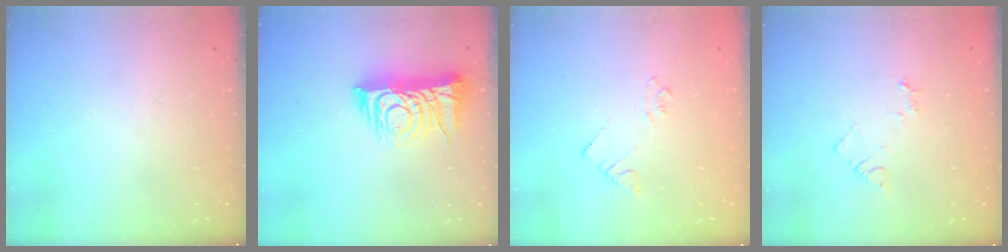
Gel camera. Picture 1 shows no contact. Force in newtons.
{"total": 12.2, "press": 12.1, "slide": 1.3}
{"total": 3.6, "press": 3.6, "slide": 0.6}
{"total": 3.9, "press": 3.8, "slide": 0.4}